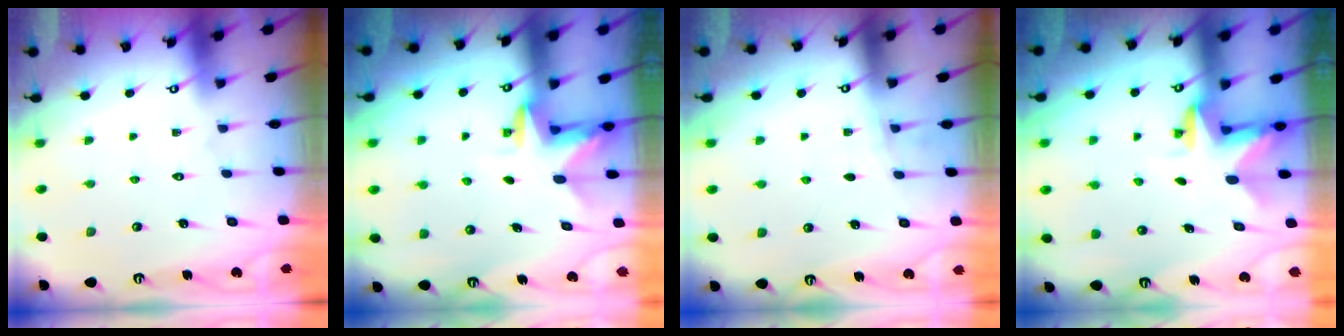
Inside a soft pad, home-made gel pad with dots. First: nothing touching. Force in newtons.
{"total": 3.4, "press": 3.4, "slide": 0.2}
{"total": 2.7, "press": 2.6, "slide": 0.7}
{"total": 3.1, "press": 3.1, "slide": 0.2}